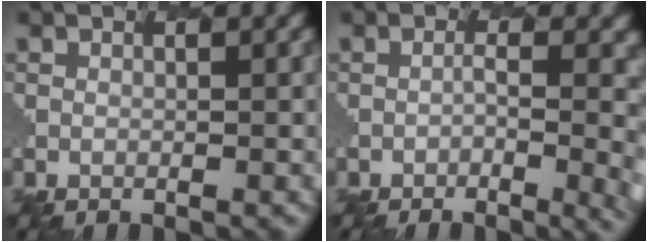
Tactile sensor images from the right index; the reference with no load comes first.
{"total": 5.0, "force": [-1.8, 1.3, 4.5], "torque": [-0.067, -0.016, -0.017]}